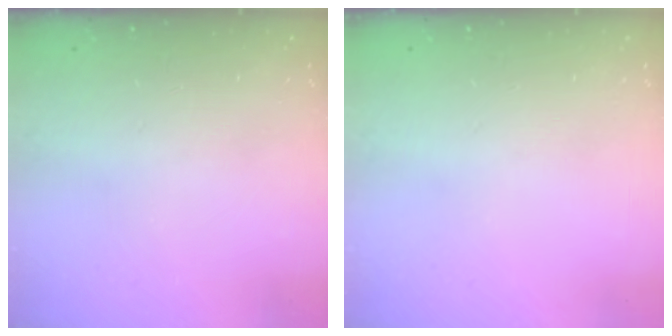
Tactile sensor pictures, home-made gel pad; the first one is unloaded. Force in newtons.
{"total": 0.0}